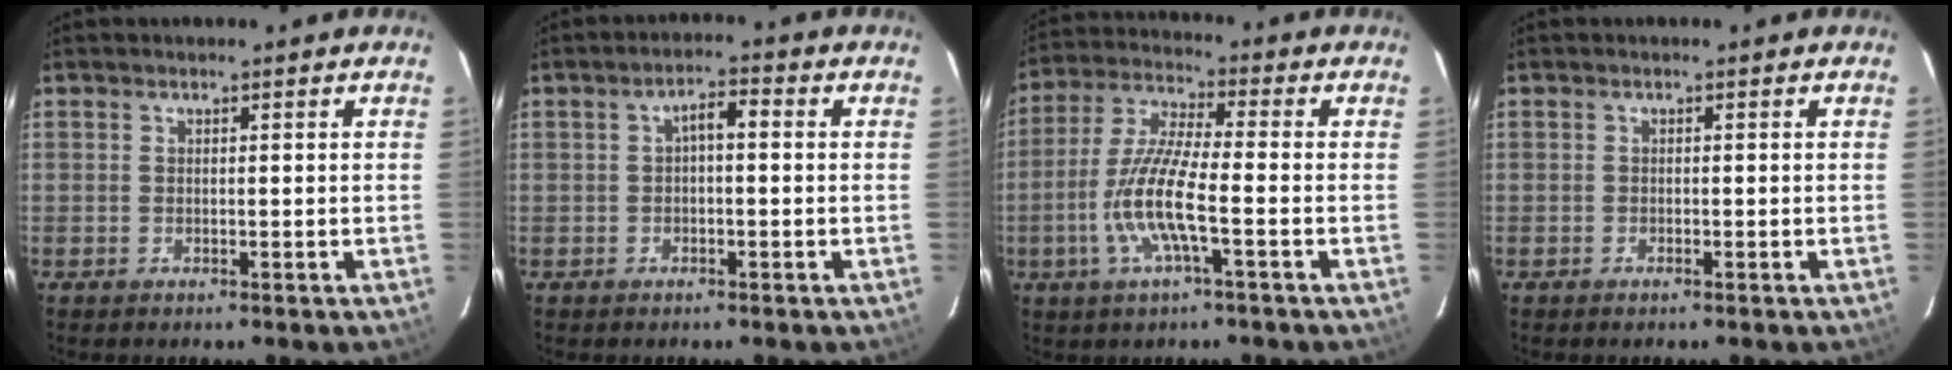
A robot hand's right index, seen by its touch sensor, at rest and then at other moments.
{"total": 3.1, "force": [-0.1, 1.3, 2.8], "torque": [-0.050, 0.014, -0.001]}
{"total": 11.0, "force": [-3.4, 1.4, 10.4], "torque": [-0.222, -0.003, -0.067]}
{"total": 0.0}